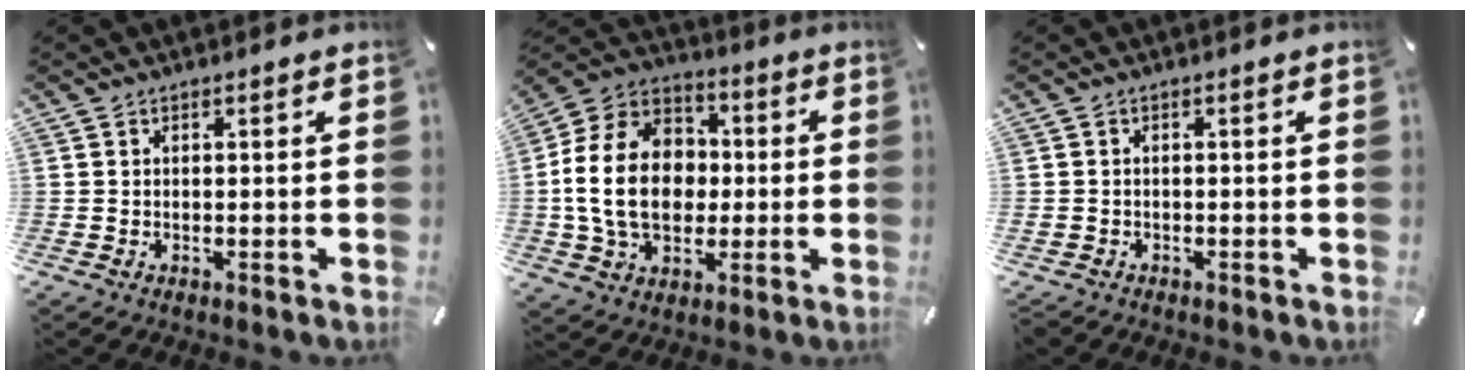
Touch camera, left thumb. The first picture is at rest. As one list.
[{"total": 18.3, "force": [-1.0, 14.1, 11.6], "torque": [-0.255, 0.018, -0.019]}, {"total": 1.1, "force": [-0.8, 0.7, 0.3], "torque": [-0.008, 0.003, -0.018]}]